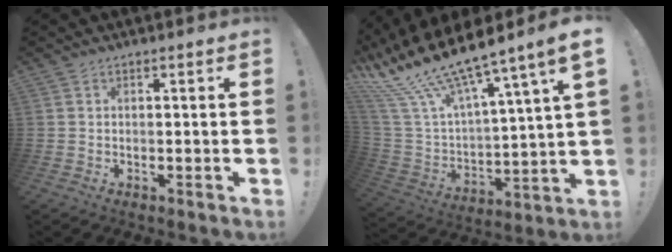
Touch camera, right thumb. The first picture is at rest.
{"total": 18.0, "force": [14.5, 4.8, 9.7], "torque": [-0.189, -0.105, 0.258]}